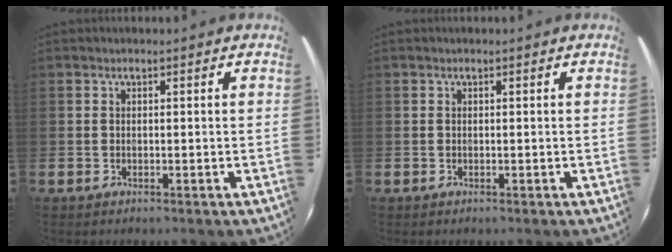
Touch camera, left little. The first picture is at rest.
{"total": 0.0}